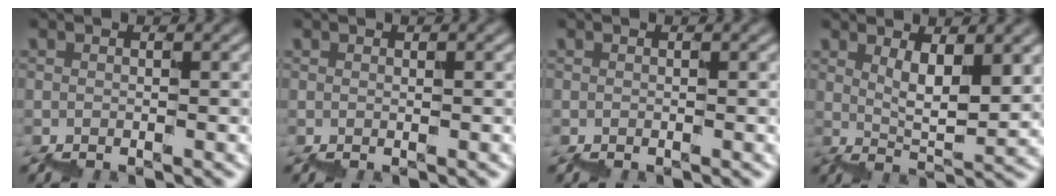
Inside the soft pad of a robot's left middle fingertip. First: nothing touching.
{"total": 0.0}
{"total": 0.0}
{"total": 4.4, "force": [3.0, 0.9, 3.2], "torque": [-0.056, -0.003, 0.067]}